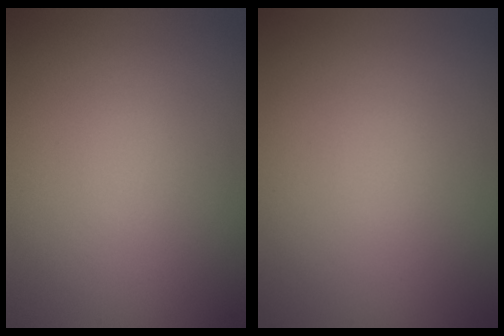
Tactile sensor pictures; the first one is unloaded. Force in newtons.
{"total": 0.0}